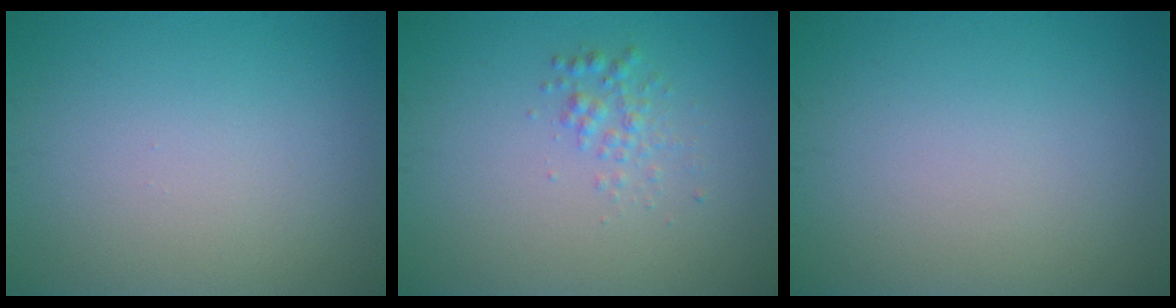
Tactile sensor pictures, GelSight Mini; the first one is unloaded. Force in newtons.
{"total": 1.5, "press": 1.5, "slide": 0.1}
{"total": 0.0}